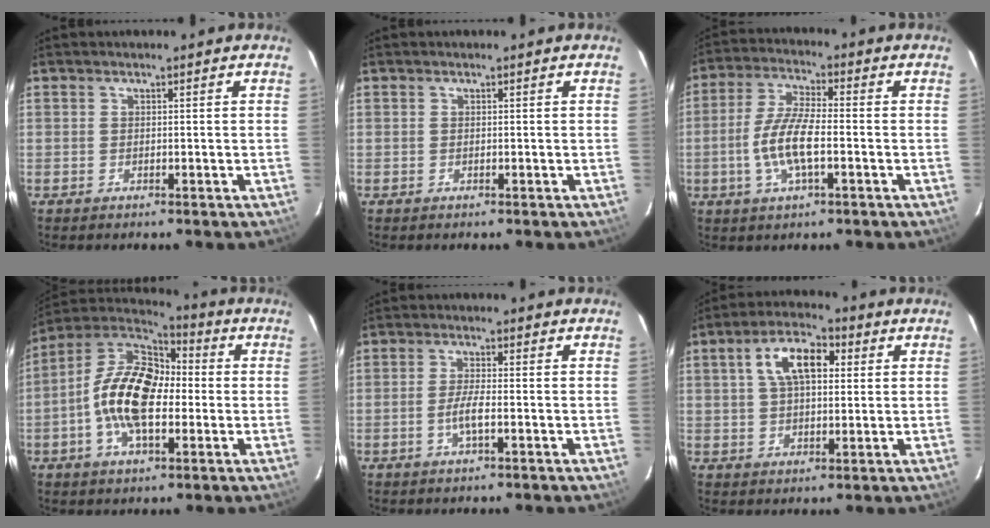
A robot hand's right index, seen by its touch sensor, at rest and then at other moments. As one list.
[{"total": 0.0}, {"total": 9.4, "force": [-2.3, 2.9, 8.6], "torque": [-0.180, 0.003, -0.048]}, {"total": 16.0, "force": [-2.2, 8.6, 13.3], "torque": [-0.259, 0.013, -0.051]}, {"total": 3.5, "force": [-1.2, 0.4, 3.2], "torque": [-0.066, -0.001, -0.024]}, {"total": 9.3, "force": [2.6, 5.0, 7.4], "torque": [-0.134, 0.027, 0.043]}]